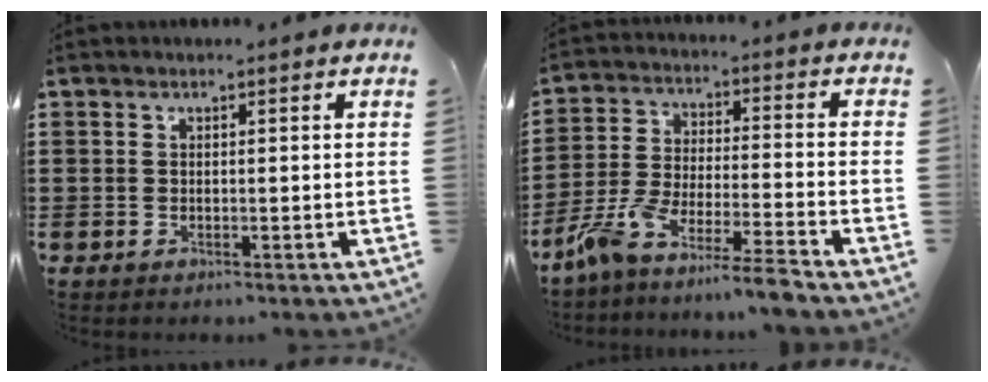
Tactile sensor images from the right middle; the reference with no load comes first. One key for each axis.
{"total": 8.1, "fx": -7.5, "fy": -0.8, "fz": 3.1, "tx": -0.077, "ty": -0.011, "tz": -0.154}